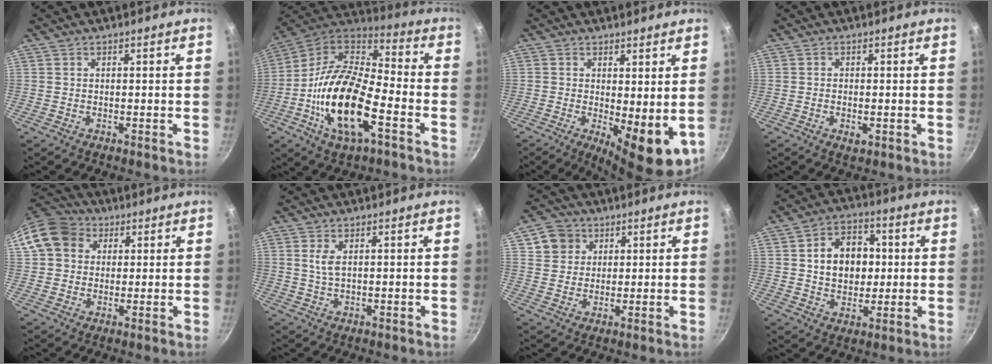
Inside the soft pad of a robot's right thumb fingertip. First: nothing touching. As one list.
[{"total": 21.6, "force": [-6.7, 9.4, 18.2], "torque": [-0.337, 0.035, -0.141]}, {"total": 9.2, "force": [-0.3, 3.4, 8.5], "torque": [-0.105, -0.015, 0.006]}, {"total": 2.2, "force": [-0.6, 1.1, 1.8], "torque": [-0.034, -0.002, -0.011]}, {"total": 11.9, "force": [3.5, 10.0, 5.5], "torque": [-0.085, 0.023, 0.050]}, {"total": 2.8, "force": [0.8, 1.3, 2.4], "torque": [-0.047, -0.005, 0.018]}, {"total": 6.3, "force": [2.7, 5.5, 1.5], "torque": [0.010, 0.007, 0.046]}, {"total": 12.0, "force": [1.5, 9.2, 7.6], "torque": [-0.083, 0.009, 0.021]}]